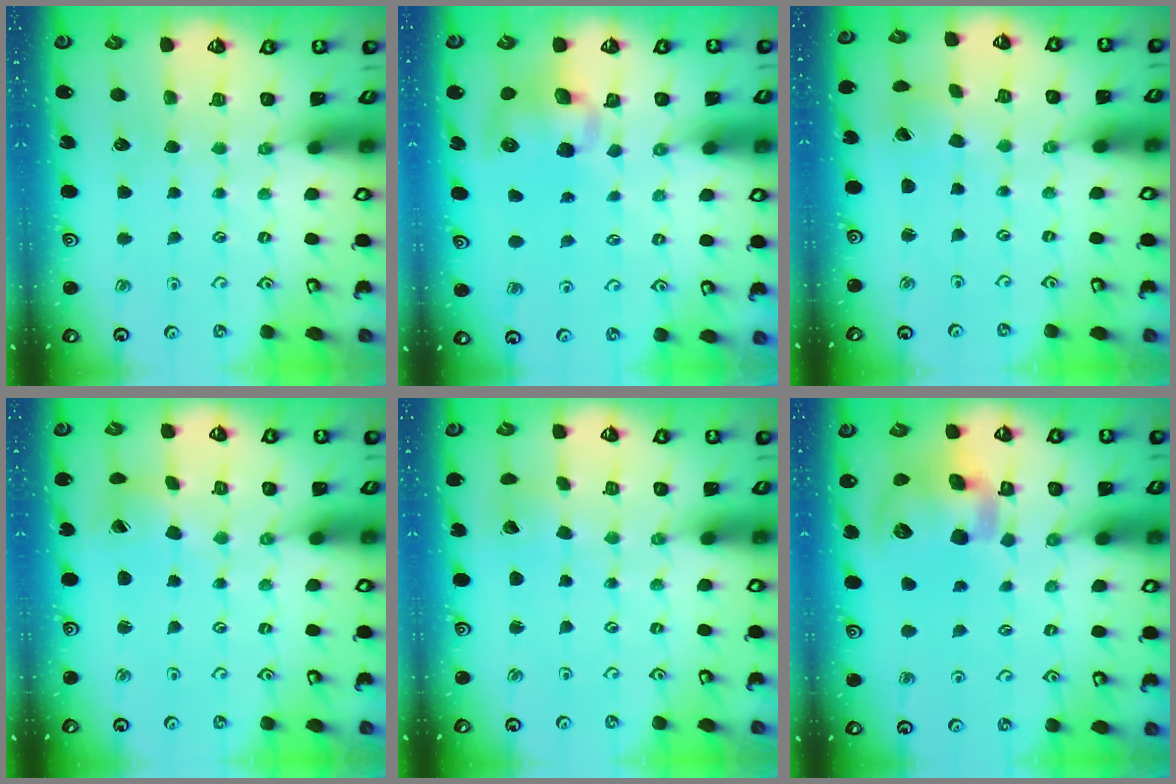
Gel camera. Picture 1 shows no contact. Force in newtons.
{"total": 8.7, "press": 8.6, "slide": 1.4}
{"total": 0.8, "press": 0.8, "slide": 0.1}
{"total": 2.5, "press": 2.5, "slide": 0.4}
{"total": 2.3, "press": 2.3, "slide": 0.2}
{"total": 15.3, "press": 15.1, "slide": 2.7}